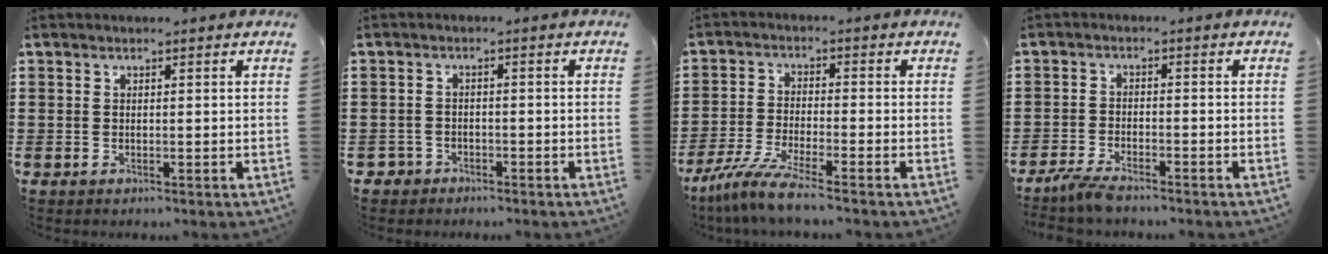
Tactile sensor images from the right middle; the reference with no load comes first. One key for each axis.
{"total": 1.9, "fx": -1.7, "fy": 0.8, "fz": -0.1, "tx": -0.004, "ty": -0.001, "tz": -0.038}
{"total": 6.5, "fx": -5.6, "fy": -0.4, "fz": 3.2, "tx": -0.083, "ty": -0.020, "tz": -0.112}
{"total": 3.3, "fx": -3.0, "fy": 0.3, "fz": 1.4, "tx": -0.045, "ty": -0.006, "tz": -0.066}